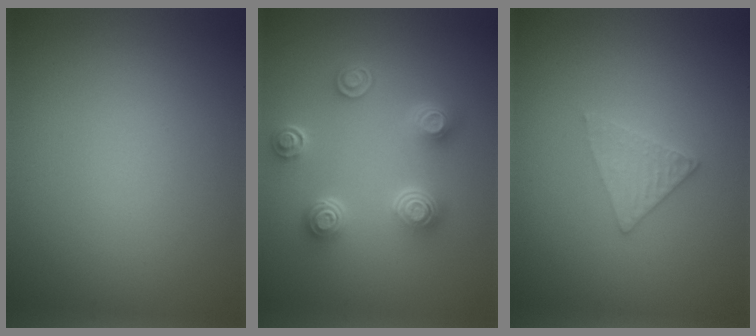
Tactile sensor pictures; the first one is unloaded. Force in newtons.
{"total": 4.4, "press": 3.4, "slide": 2.7}
{"total": 1.8, "press": 1.8, "slide": 0.3}